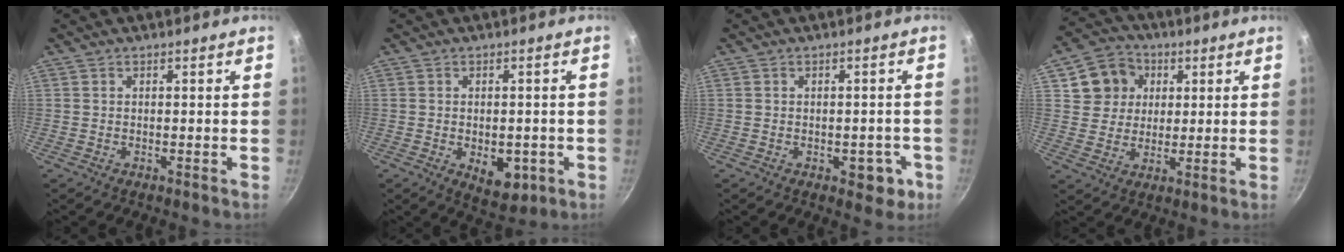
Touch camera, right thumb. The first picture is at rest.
{"total": 7.2, "force": [-2.0, 4.4, 5.4], "torque": [-0.049, -0.002, -0.017]}
{"total": 5.0, "force": [-1.7, 3.2, 3.5], "torque": [-0.013, 0.013, -0.015]}
{"total": 9.7, "force": [3.2, 8.5, 3.3], "torque": [-0.028, 0.011, 0.050]}